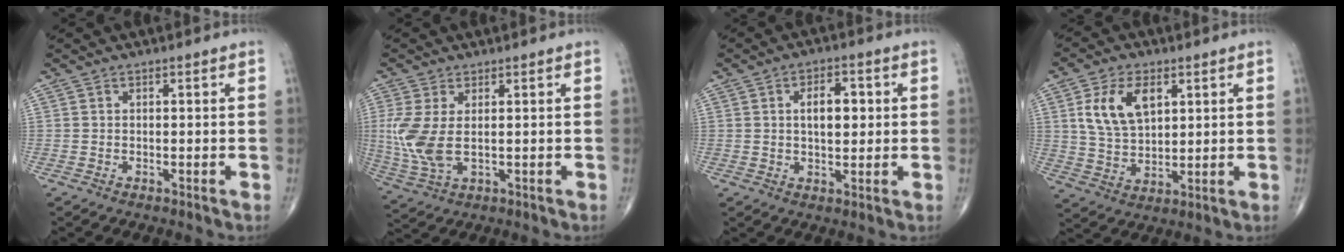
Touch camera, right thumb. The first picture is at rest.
{"total": 8.7, "force": [0.5, 4.3, 7.5], "torque": [-0.193, -0.009, 0.023]}
{"total": 6.6, "force": [1.1, 3.6, 5.5], "torque": [-0.069, 0.003, 0.015]}
{"total": 10.8, "force": [3.8, 6.4, 7.9], "torque": [-0.135, -0.009, 0.076]}